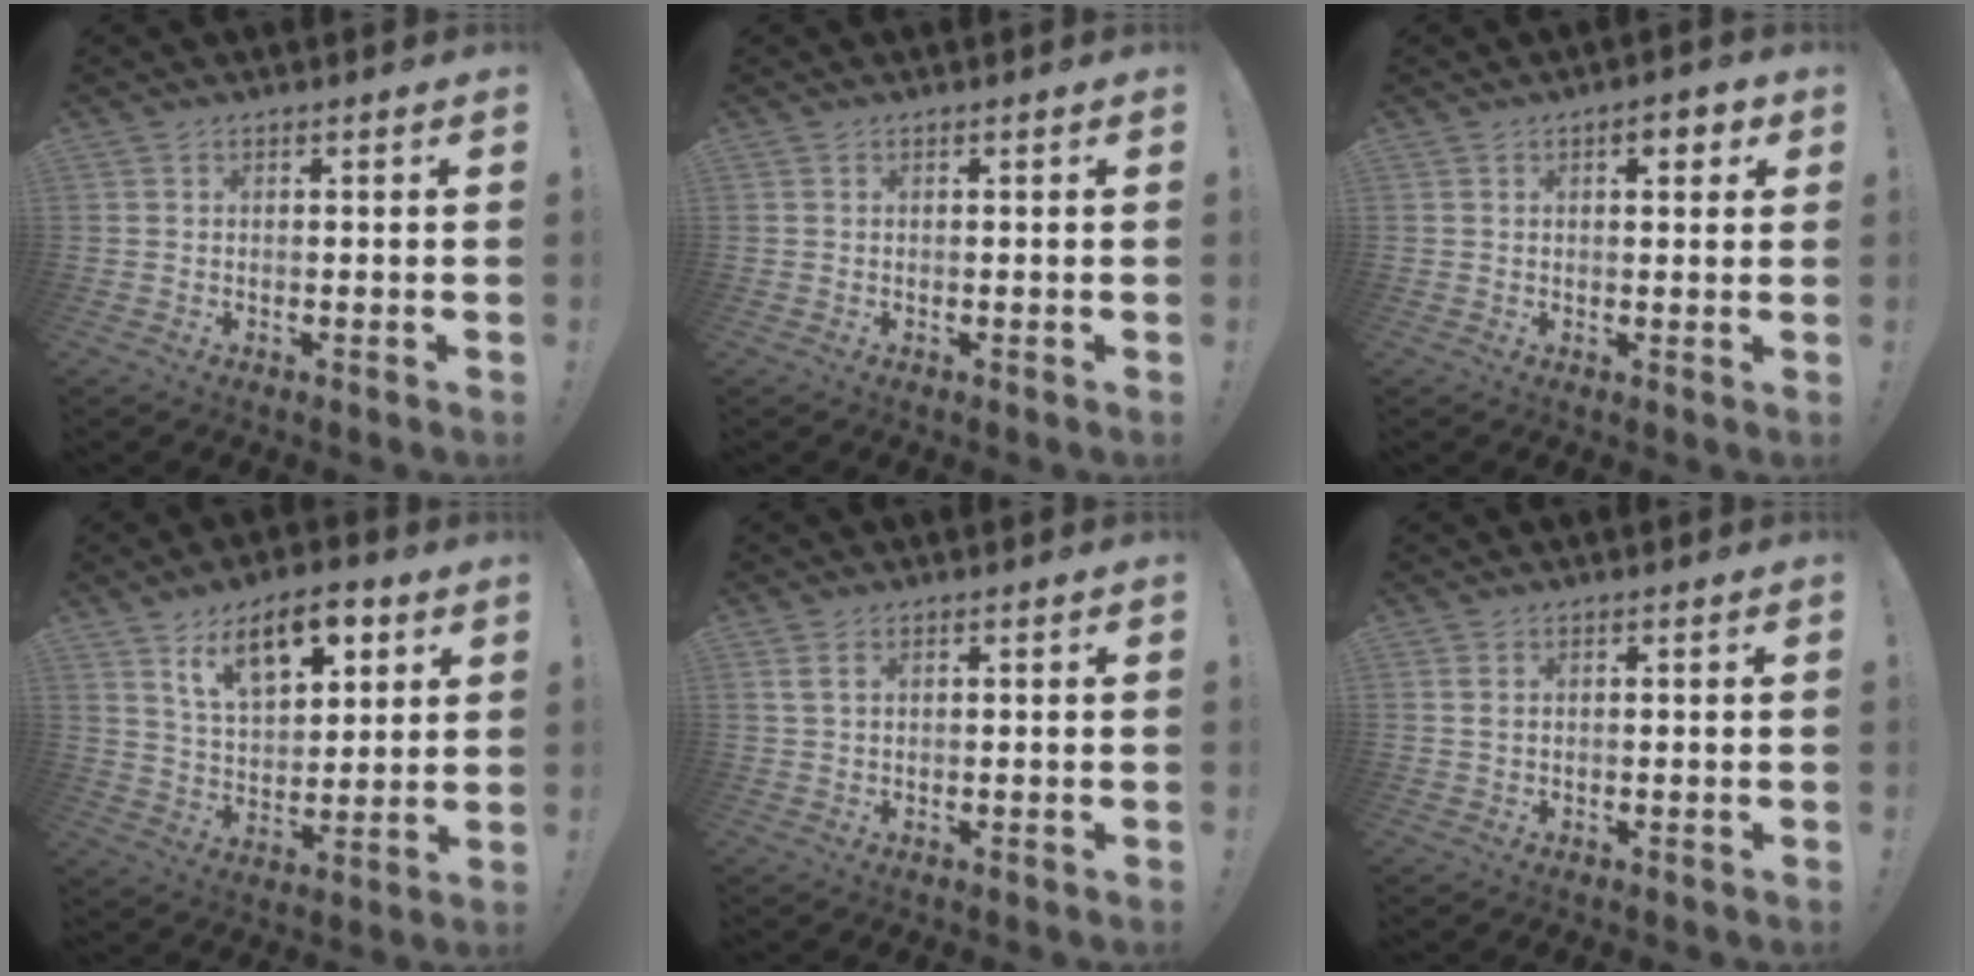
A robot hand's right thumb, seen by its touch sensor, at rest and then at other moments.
{"total": 0.0}
{"total": 4.1, "force": [1.7, 1.9, 3.2], "torque": [-0.025, -0.005, 0.022]}
{"total": 14.6, "force": [8.6, 7.2, 9.3], "torque": [-0.142, -0.035, 0.153]}
{"total": 2.5, "force": [1.1, 1.3, 1.8], "torque": [-0.030, 0.001, 0.020]}
{"total": 1.3, "force": [0.5, 0.7, 1.0], "torque": [-0.025, 0.004, 0.011]}